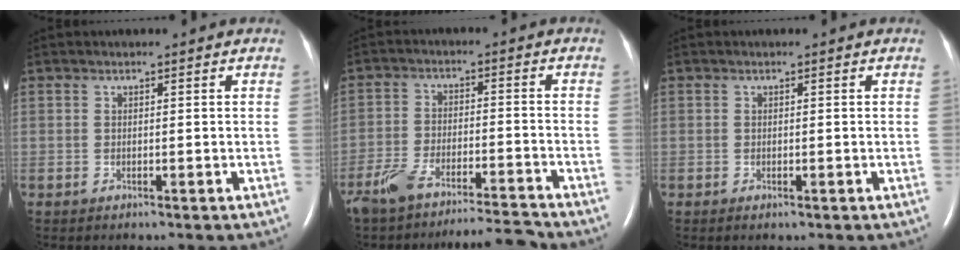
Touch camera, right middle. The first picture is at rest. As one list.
[{"total": 10.3, "force": [-9.5, 0.5, 3.7], "torque": [-0.072, 0.011, -0.166]}, {"total": 0.6, "force": [-0.4, 0.1, 0.4], "torque": [-0.009, -0.002, -0.004]}]